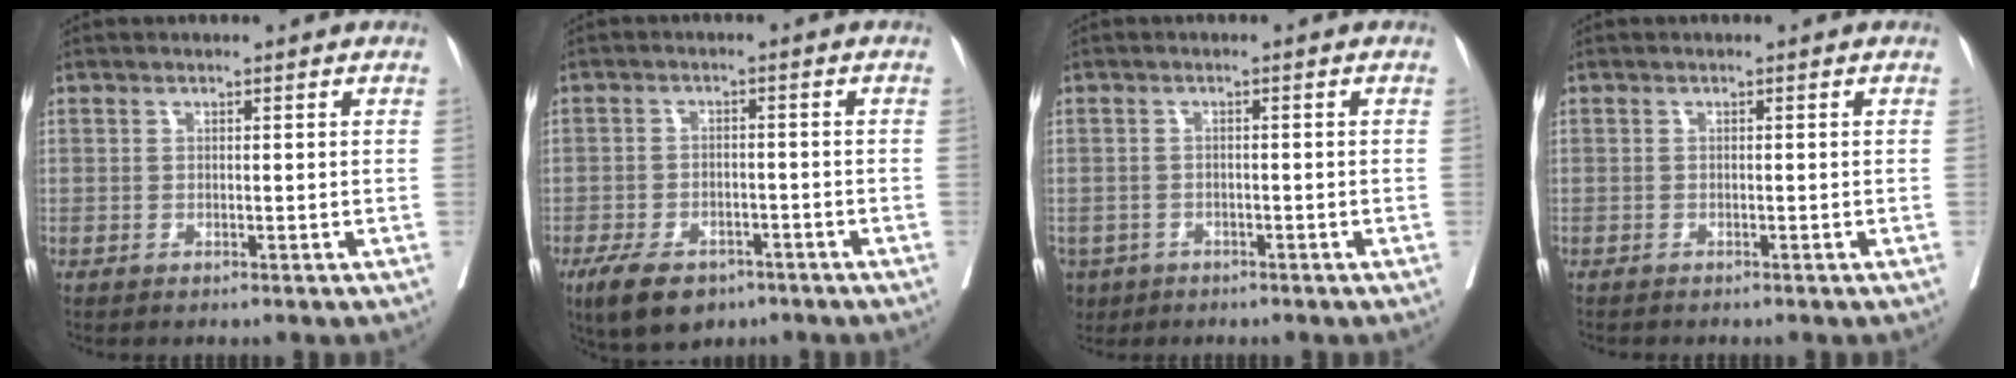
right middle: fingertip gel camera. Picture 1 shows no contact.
{"total": 8.3, "force": [-5.6, 4.3, 4.4], "torque": [-0.077, -0.003, -0.088]}
{"total": 4.5, "force": [-2.9, 3.3, 0.9], "torque": [-0.017, 0.003, -0.046]}
{"total": 1.2, "force": [-1.1, 0.2, 0.4], "torque": [-0.009, -0.002, -0.016]}